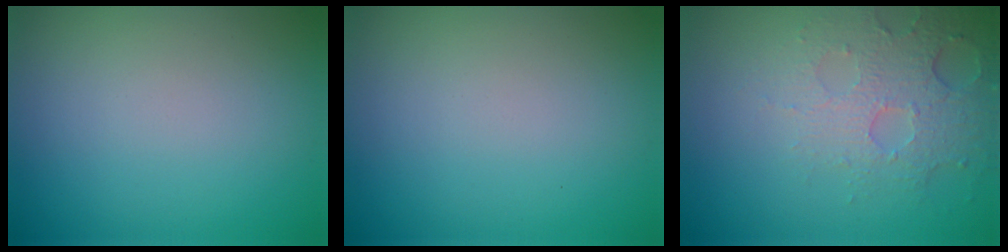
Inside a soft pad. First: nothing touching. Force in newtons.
{"total": 0.0}
{"total": 4.9, "press": 3.3, "slide": 3.6}